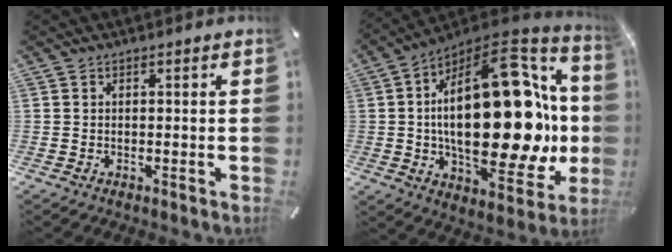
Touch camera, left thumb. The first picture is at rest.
{"total": 36.8, "force": [0.7, 18.2, 32.0], "torque": [-0.534, -0.033, 0.027]}